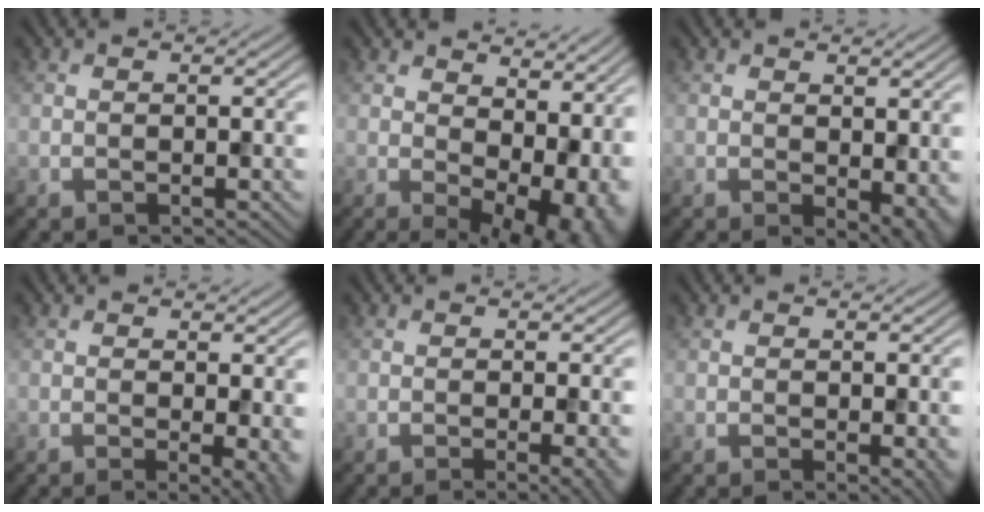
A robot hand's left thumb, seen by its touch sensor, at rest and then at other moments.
{"total": 13.7, "force": [1.8, 8.4, 10.7], "torque": [-0.120, -0.026, 0.078]}
{"total": 4.2, "force": [-0.4, 2.3, 3.5], "torque": [-0.044, -0.014, 0.002]}
{"total": 4.1, "force": [-0.4, 1.0, 4.0], "torque": [-0.054, -0.008, -0.007]}
{"total": 3.8, "force": [-1.1, 0.8, 3.6], "torque": [-0.046, 0.000, -0.017]}
{"total": 2.0, "force": [-0.3, 0.3, 1.9], "torque": [-0.024, -0.006, -0.005]}